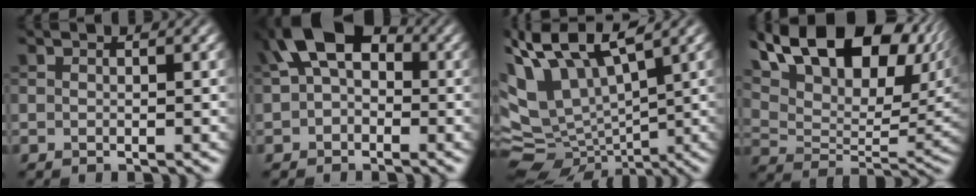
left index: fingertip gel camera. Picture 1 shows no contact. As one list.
[{"total": 6.7, "force": [1.4, 4.5, 4.7], "torque": [-0.075, 0.020, 0.005]}, {"total": 11.1, "force": [2.7, 6.1, 8.9], "torque": [-0.187, 0.006, 0.066]}, {"total": 17.3, "force": [10.0, 8.8, 11.1], "torque": [-0.195, 0.043, 0.161]}]